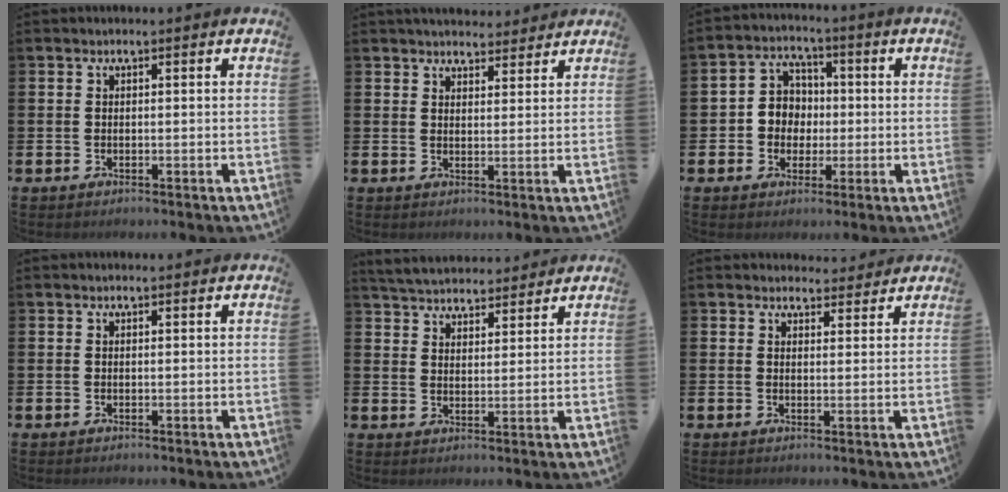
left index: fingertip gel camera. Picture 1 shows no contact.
{"total": 4.1, "force": [4.0, 1.1, 0.0], "torque": [0.006, -0.021, 0.071]}
{"total": 4.8, "force": [0.5, 4.6, 1.2], "torque": [-0.035, 0.003, 0.000]}
{"total": 0.0}
{"total": 4.9, "force": [4.8, 1.0, 0.0], "torque": [-0.022, -0.026, 0.087]}
{"total": 2.8, "force": [2.7, 0.7, 0.0], "torque": [0.009, -0.016, 0.047]}